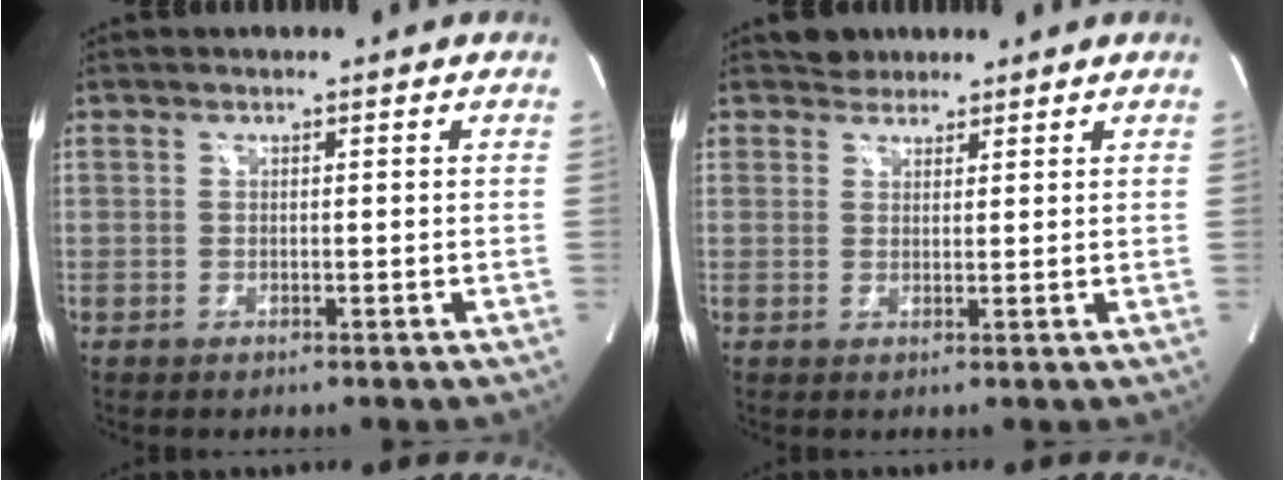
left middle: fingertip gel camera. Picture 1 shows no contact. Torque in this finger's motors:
{"motor_torque": [0.05, -0.03, -0.15, 0.00]}